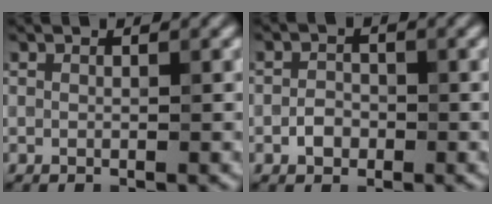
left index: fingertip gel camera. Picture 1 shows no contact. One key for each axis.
{"total": 1.6, "fx": -0.7, "fy": 1.2, "fz": 0.8, "tx": -0.009, "ty": 0.003, "tz": -0.015}